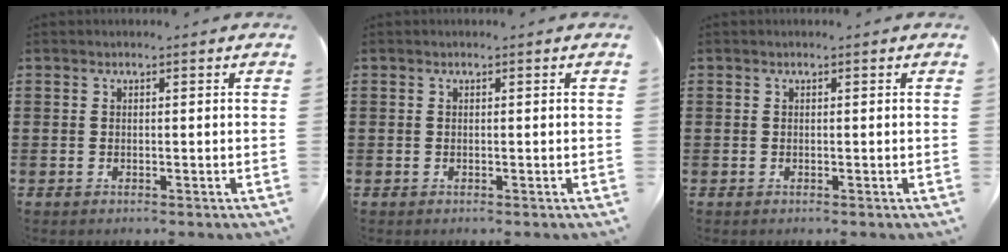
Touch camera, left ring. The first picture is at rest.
{"total": 0.0}
{"total": 0.0}